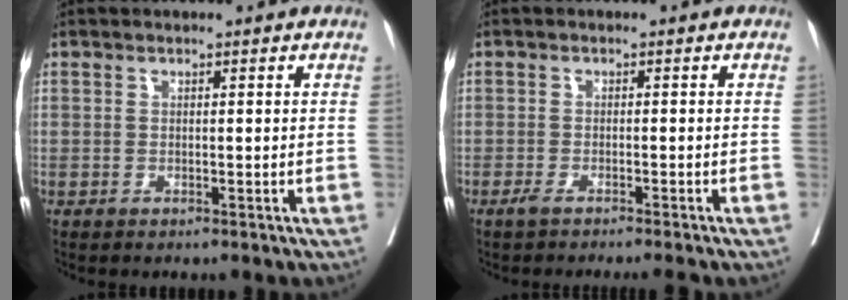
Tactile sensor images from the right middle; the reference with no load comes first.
{"total": 4.0, "force": [-3.4, -0.2, 2.2], "torque": [-0.022, -0.003, -0.050]}